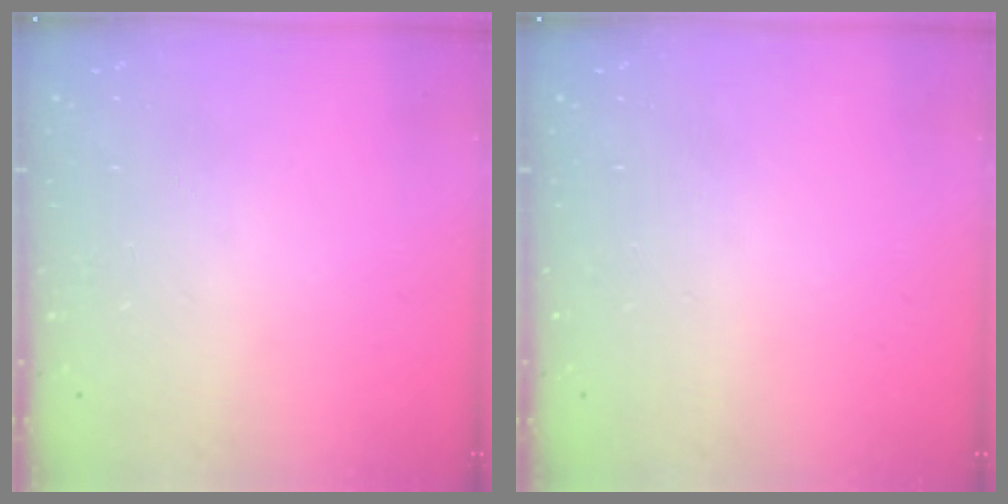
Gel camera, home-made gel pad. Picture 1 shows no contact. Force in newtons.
{"total": 0.0}